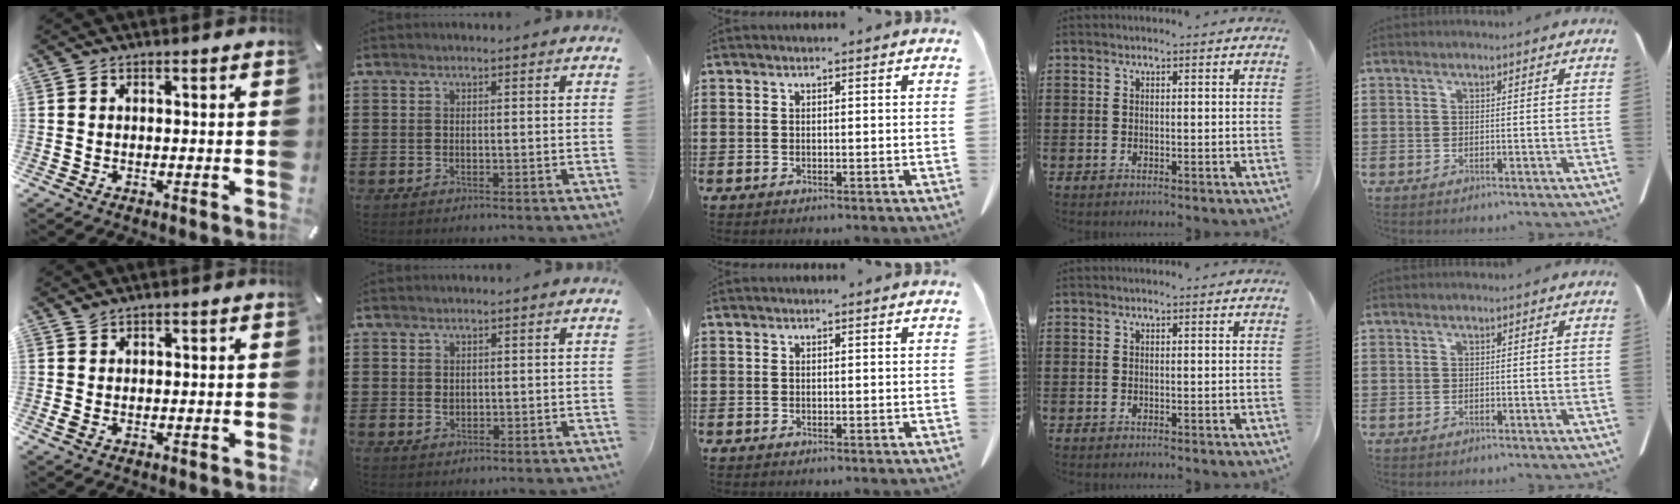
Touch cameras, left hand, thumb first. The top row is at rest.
{"thumb": {"total": 1.0, "force": [0.8, 0.4, 0.5], "torque": [-0.012, -0.001, 0.015]}, "index": {"total": 1.0, "force": [0.3, 0.8, 0.5], "torque": [-0.013, 0.007, 0.005]}}